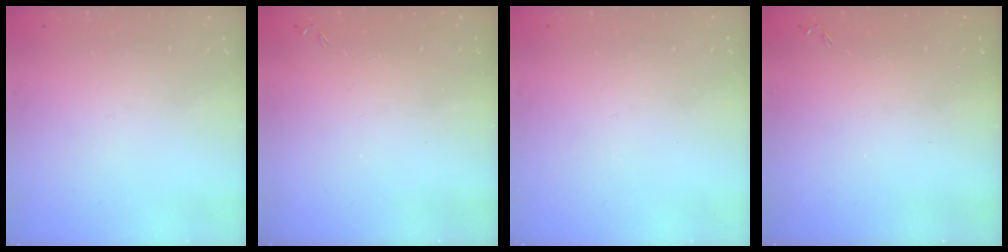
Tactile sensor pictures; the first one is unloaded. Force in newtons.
{"total": 0.0}
{"total": 0.0}
{"total": 0.0}